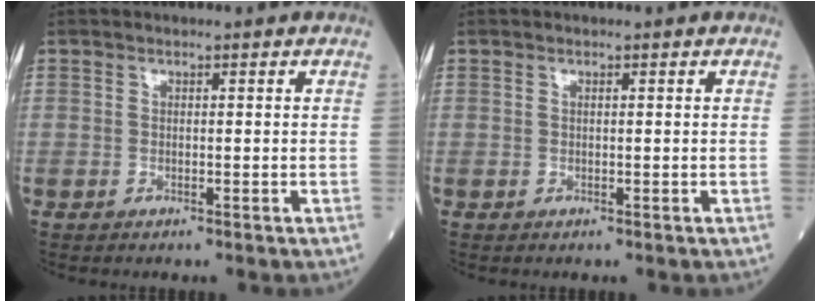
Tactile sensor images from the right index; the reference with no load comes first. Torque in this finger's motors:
{"motor_torque": [-0.10, -0.02, -0.03, -0.01]}